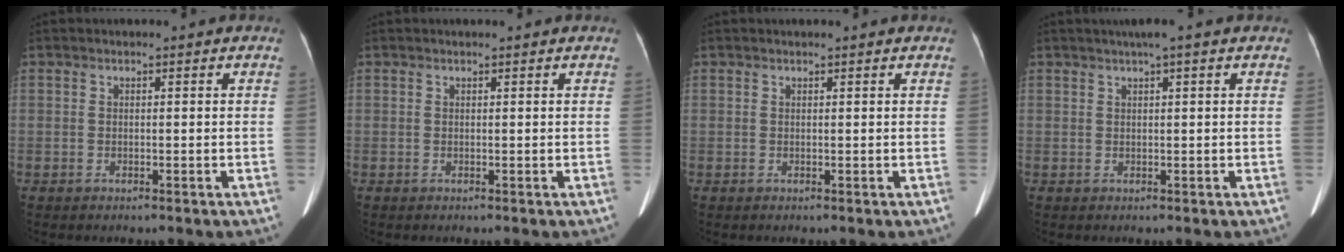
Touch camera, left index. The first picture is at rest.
{"total": 1.0, "force": [0.9, 0.1, 0.3], "torque": [-0.007, 0.009, 0.013]}
{"total": 1.5, "force": [1.3, 0.1, 0.6], "torque": [-0.008, 0.012, 0.018]}
{"total": 3.0, "force": [2.0, -0.3, 2.2], "torque": [-0.036, 0.017, 0.033]}